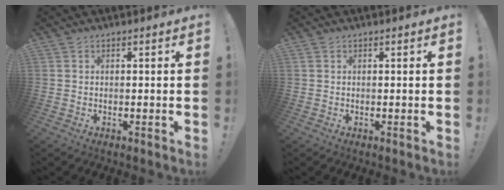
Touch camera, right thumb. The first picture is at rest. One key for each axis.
{"total": 0.0}